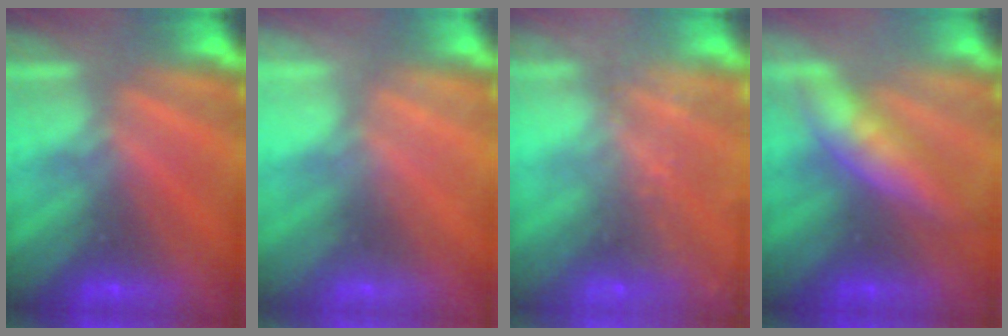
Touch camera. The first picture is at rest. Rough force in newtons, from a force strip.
{"total": 2.3}
{"total": 8.2}
{"total": 3.5}